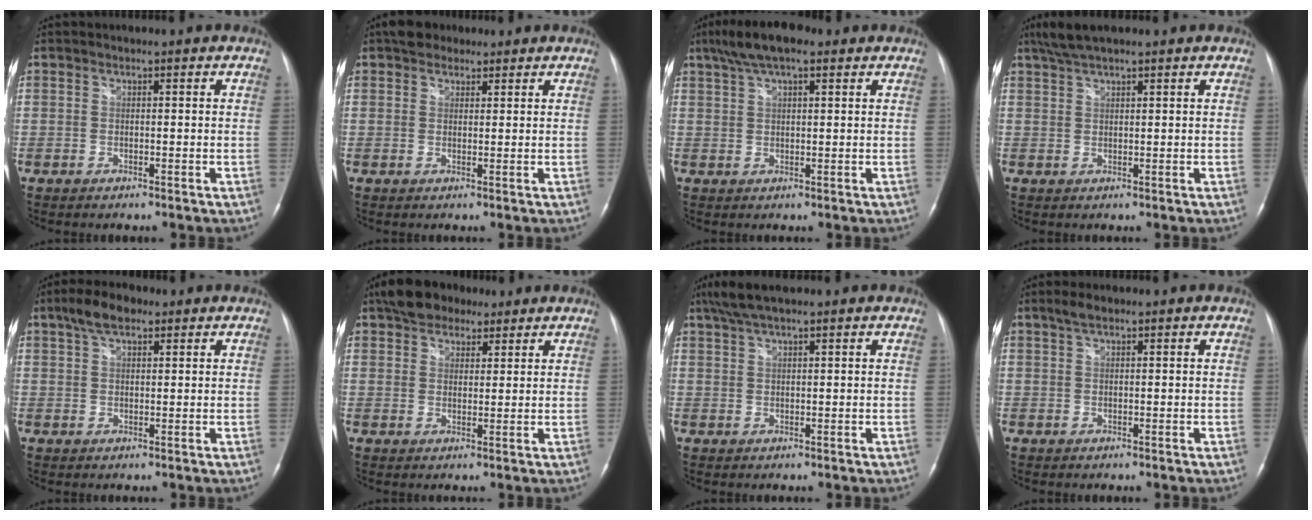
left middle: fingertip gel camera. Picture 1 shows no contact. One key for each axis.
{"total": 3.8, "fx": 2.9, "fy": 2.2, "fz": 1.2, "tx": -0.021, "ty": 0.019, "tz": 0.047}
{"total": 7.9, "fx": 5.3, "fy": 2.0, "fz": 5.5, "tx": -0.108, "ty": 0.026, "tz": 0.091}
{"total": 4.8, "fx": 3.8, "fy": 0.5, "fz": 2.8, "tx": -0.060, "ty": 0.020, "tz": 0.075}
{"total": 5.0, "fx": 3.2, "fy": 2.1, "fz": 3.2, "tx": -0.066, "ty": 0.016, "tz": 0.058}
{"total": 7.2, "fx": 5.4, "fy": 3.8, "fz": 2.9, "tx": -0.049, "ty": 0.019, "tz": 0.093}
{"total": 5.1, "fx": 4.0, "fy": 0.5, "fz": 3.2, "tx": -0.067, "ty": 0.026, "tz": 0.077}
{"total": 1.8, "fx": 1.3, "fy": 0.6, "fz": 1.2, "tx": -0.026, "ty": 0.011, "tz": 0.026}